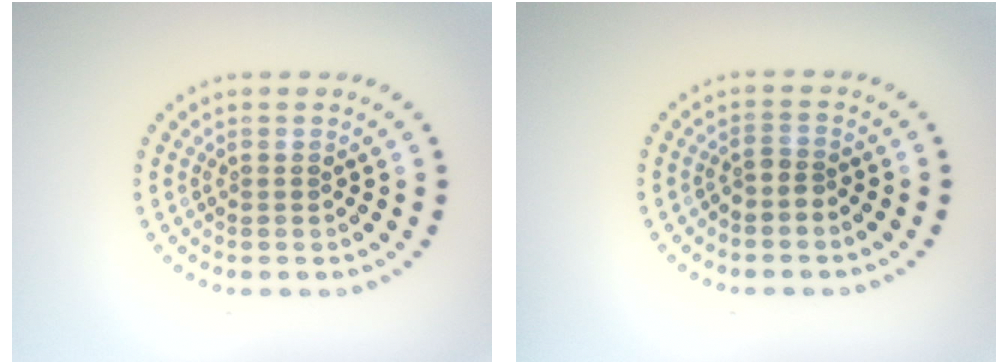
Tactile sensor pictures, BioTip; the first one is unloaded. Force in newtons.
{"total": 1.1, "press": 0.7, "slide": 0.8}